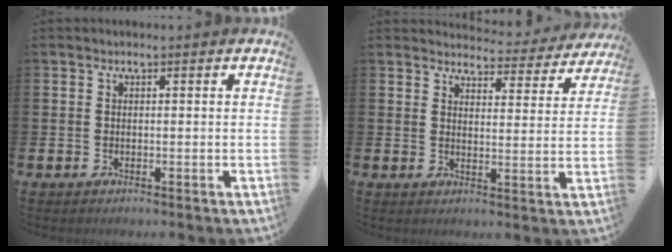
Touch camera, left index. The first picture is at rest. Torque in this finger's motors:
{"motor_torque": [1.03, -1.11, 0.05, -0.01]}